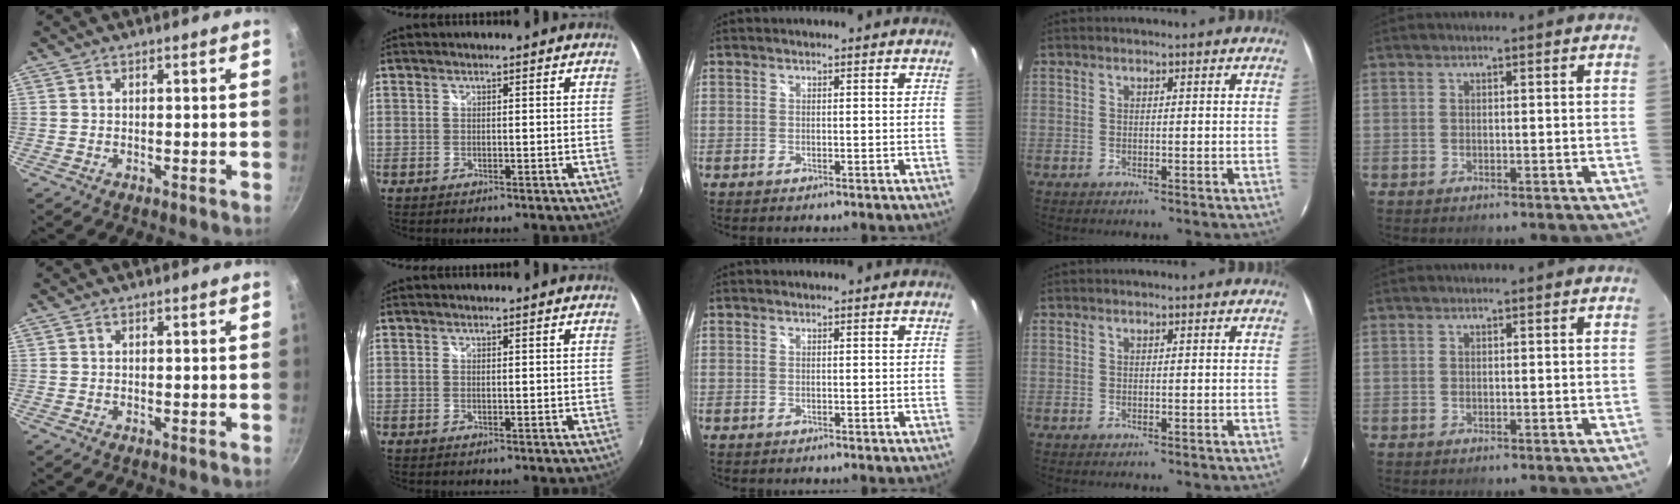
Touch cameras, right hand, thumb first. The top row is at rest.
{}